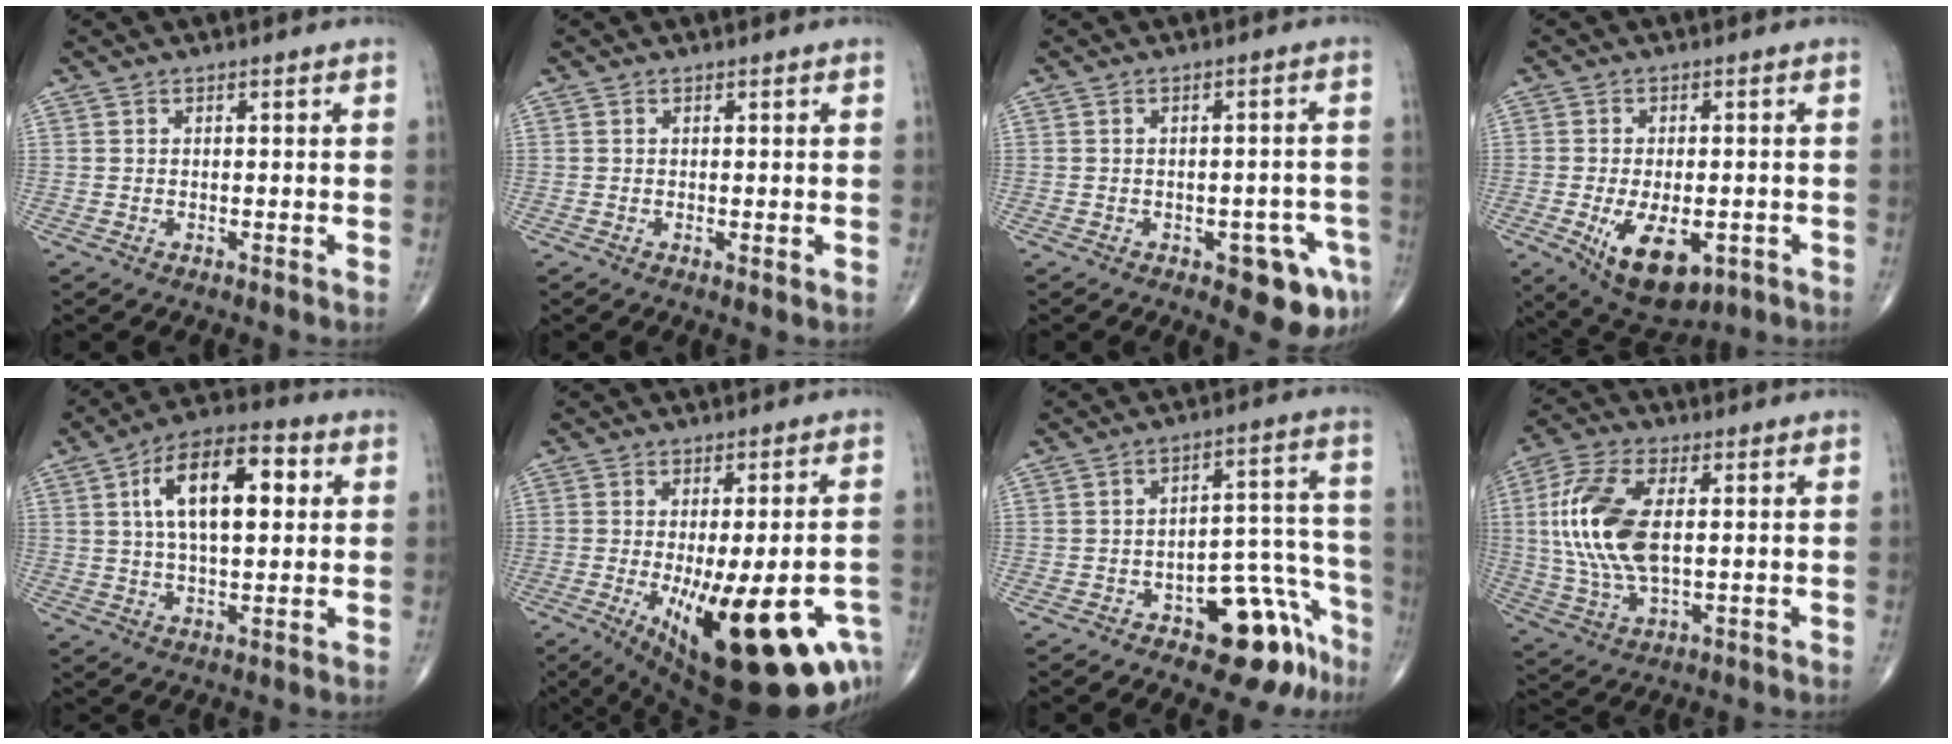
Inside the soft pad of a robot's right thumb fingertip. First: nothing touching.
{"total": 0.8, "force": [-0.1, 0.3, 0.7], "torque": [-0.016, -0.004, -0.001]}
{"total": 8.4, "force": [-4.0, 3.5, 6.5], "torque": [-0.054, 0.015, -0.042]}
{"total": 11.8, "force": [-4.0, 6.1, 9.3], "torque": [-0.139, -0.004, -0.046]}
{"total": 15.4, "force": [3.8, 7.2, 13.1], "torque": [-0.204, 0.012, 0.059]}
{"total": 24.5, "force": [-9.4, 8.4, 21.0], "torque": [-0.239, -0.015, -0.114]}
{"total": 13.8, "force": [-8.3, 6.5, 8.9], "torque": [-0.056, 0.086, -0.109]}
{"total": 15.6, "force": [1.8, 7.7, 13.4], "torque": [-0.292, 0.000, 0.036]}